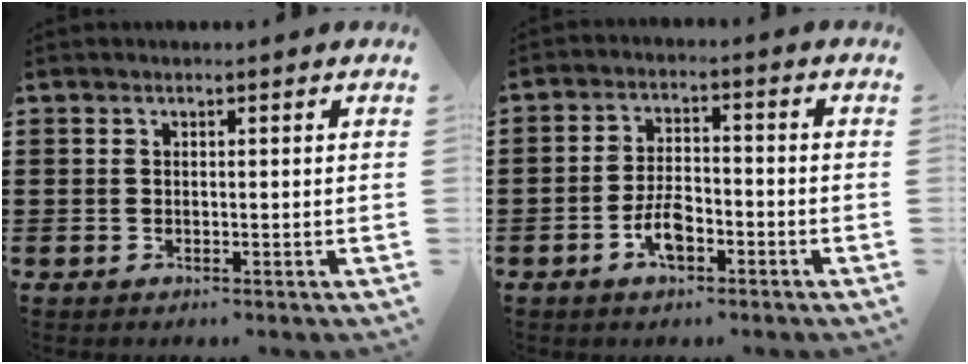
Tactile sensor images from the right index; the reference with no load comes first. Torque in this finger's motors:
{"motor_torque": [1.10, 1.03, 0.68, 0.11]}